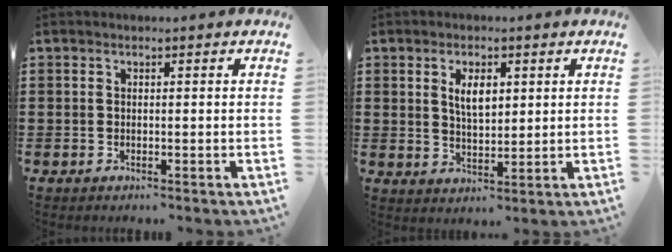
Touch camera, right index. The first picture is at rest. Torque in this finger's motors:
{"motor_torque": [0.46, -0.23, 0.14, 0.07]}